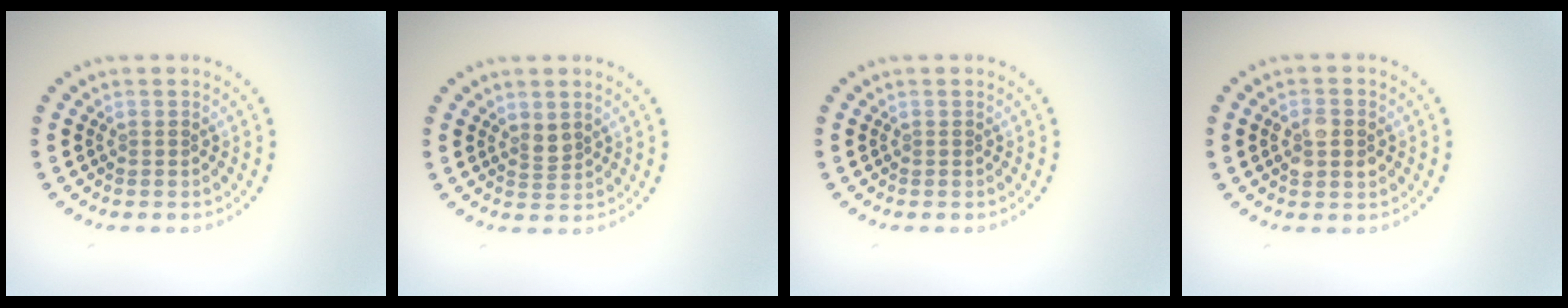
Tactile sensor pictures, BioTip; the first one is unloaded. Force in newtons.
{"total": 1.5, "press": 1.1, "slide": 1.0}
{"total": 0.0}
{"total": 2.8, "press": 2.8, "slide": 0.1}